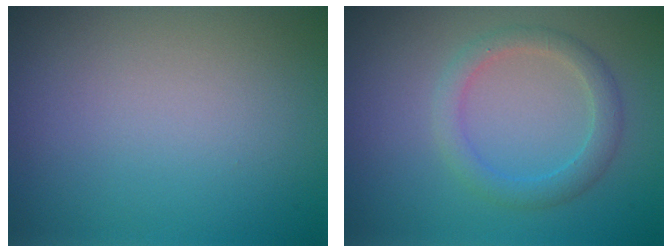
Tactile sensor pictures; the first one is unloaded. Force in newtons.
{"total": 2.5, "press": 2.5, "slide": 0.0}